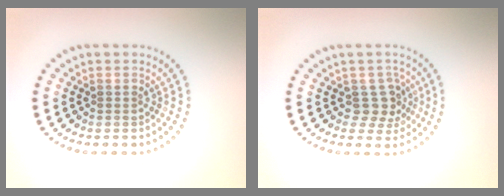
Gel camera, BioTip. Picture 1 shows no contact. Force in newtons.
{"total": 2.6, "press": 2.1, "slide": 1.6}